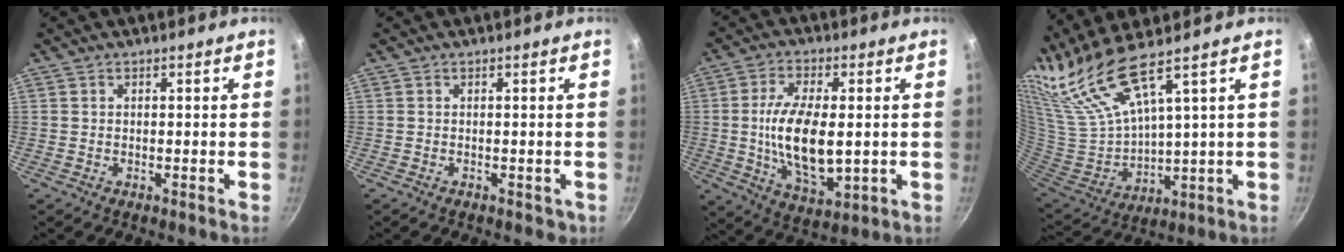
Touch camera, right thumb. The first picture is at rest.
{"total": 1.1, "force": [-0.5, 0.8, 0.6], "torque": [-0.003, -0.001, -0.004]}
{"total": 14.5, "force": [-0.2, 6.9, 12.8], "torque": [-0.232, -0.004, 0.002]}
{"total": 14.7, "force": [11.1, 1.8, 9.5], "torque": [-0.185, -0.063, 0.242]}